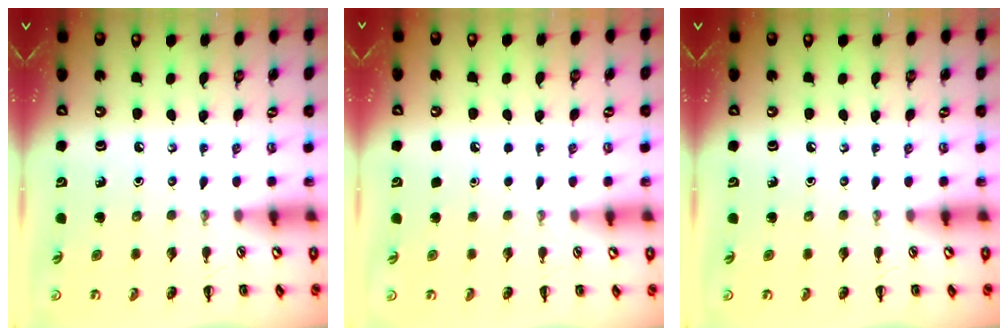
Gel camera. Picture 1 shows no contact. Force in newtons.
{"total": 1.8, "press": 1.8, "slide": 0.1}
{"total": 0.0}